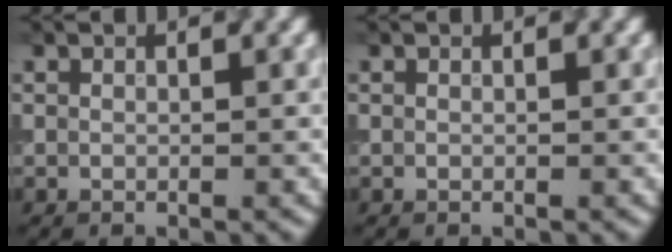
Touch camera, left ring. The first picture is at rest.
{"total": 0.0}